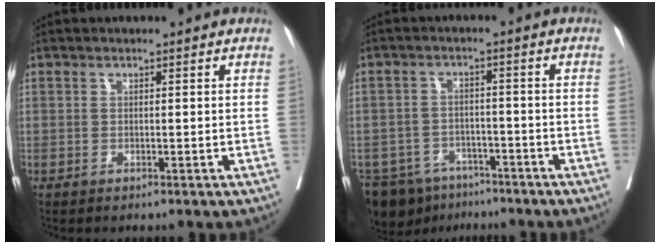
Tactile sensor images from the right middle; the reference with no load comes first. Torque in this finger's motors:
{"motor_torque": [1.08, -1.04, 0.17, 0.05]}